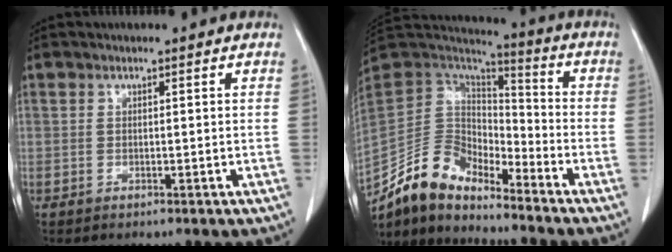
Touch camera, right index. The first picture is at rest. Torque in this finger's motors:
{"motor_torque": [0.45, -0.50, -0.05, -0.06]}